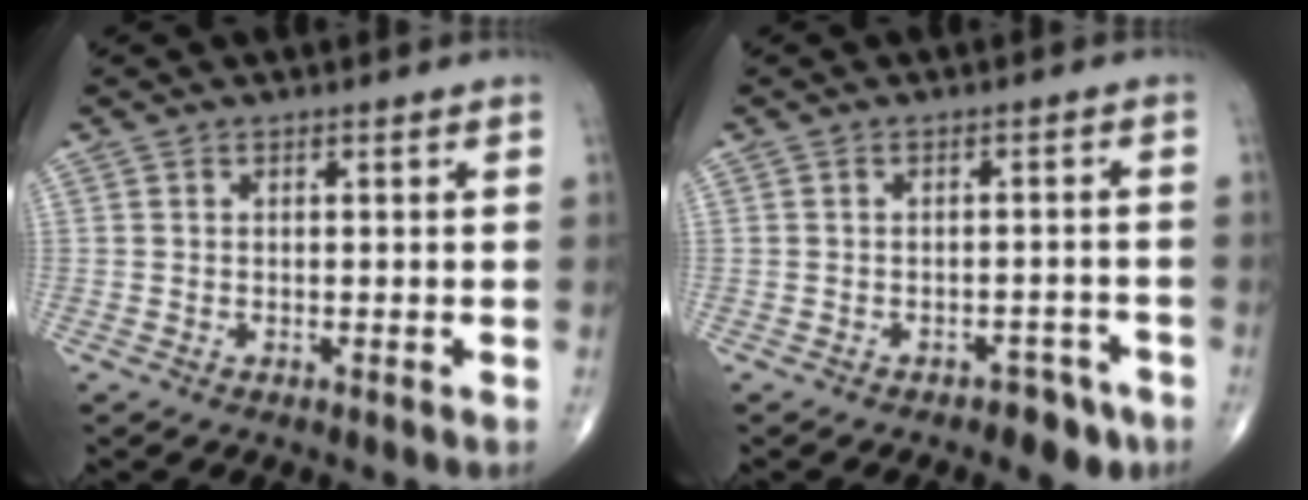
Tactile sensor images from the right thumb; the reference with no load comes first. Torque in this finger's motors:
{"motor_torque": [0.91, 0.16, -0.07, -0.16, 0.01]}